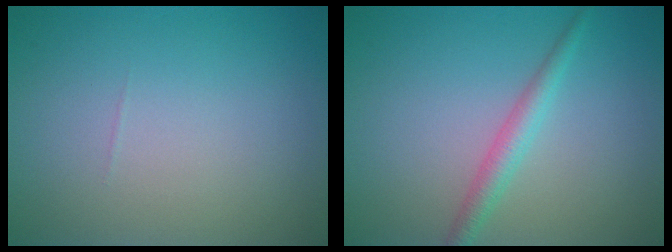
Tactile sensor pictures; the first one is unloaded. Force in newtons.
{"total": 2.2, "press": 2.2, "slide": 0.0}